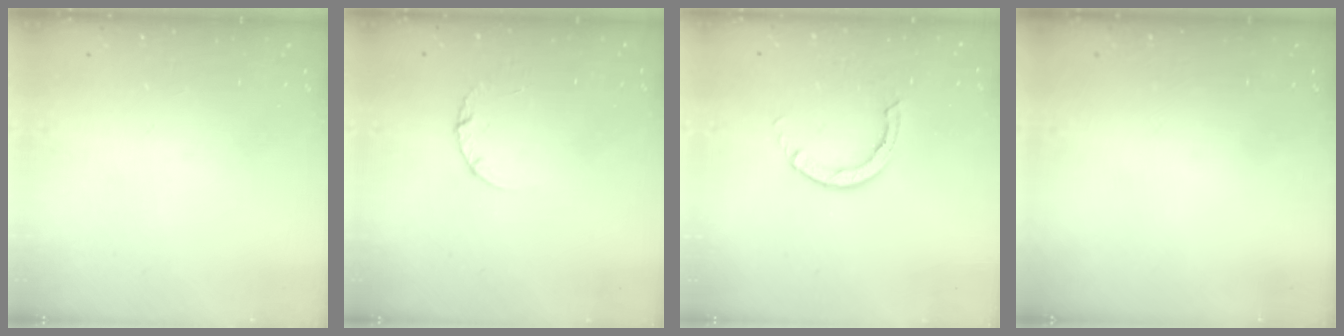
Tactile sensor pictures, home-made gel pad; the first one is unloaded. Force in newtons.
{"total": 2.6, "press": 2.6, "slide": 0.3}
{"total": 2.8, "press": 2.8, "slide": 0.2}
{"total": 0.0}